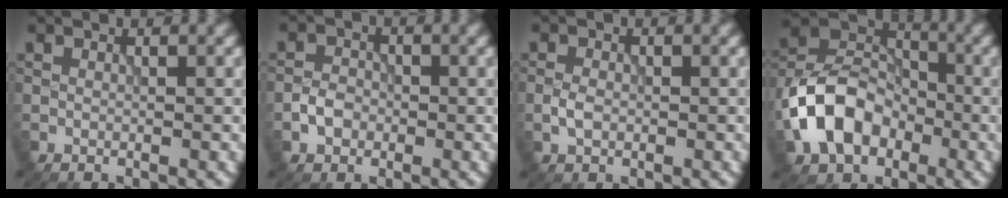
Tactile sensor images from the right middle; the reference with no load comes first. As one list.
[{"total": 2.0, "force": [-0.8, 1.6, 0.9], "torque": [-0.014, 0.002, -0.019]}, {"total": 1.5, "force": [-0.4, 1.0, 1.0], "torque": [-0.021, 0.002, -0.011]}, {"total": 8.9, "force": [-3.2, 6.4, 5.4], "torque": [-0.103, 0.009, -0.077]}]